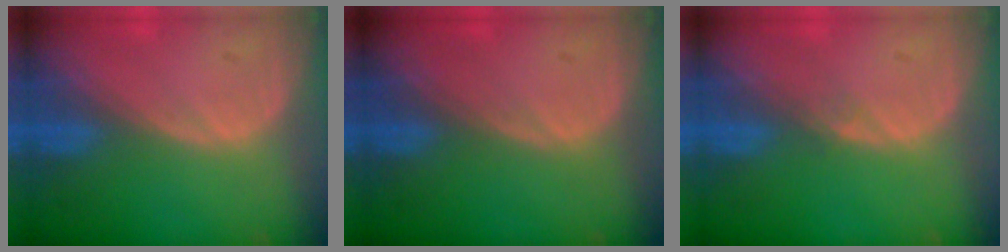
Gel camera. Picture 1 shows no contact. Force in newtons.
{"total": 0.0}
{"total": 0.7, "press": 0.7, "slide": 0.1}